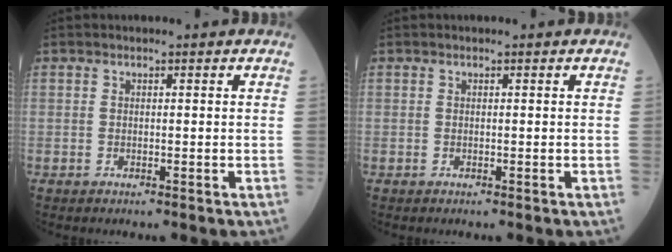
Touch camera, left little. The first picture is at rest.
{"total": 0.0}